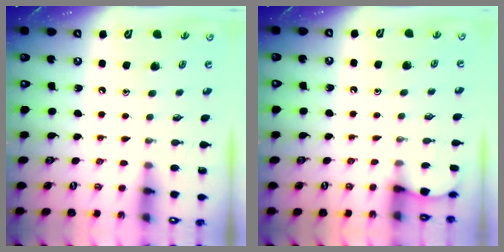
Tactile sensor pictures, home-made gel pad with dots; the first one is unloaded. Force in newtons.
{"total": 1.9, "press": 1.9, "slide": 0.2}